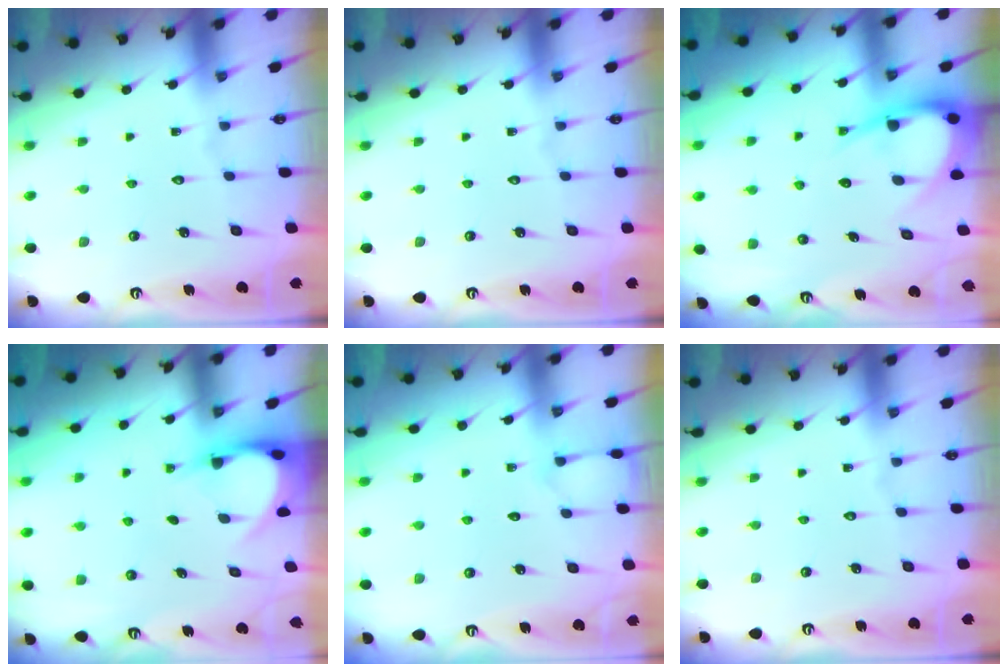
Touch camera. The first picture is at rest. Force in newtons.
{"total": 0.0}
{"total": 8.2, "press": 8.2, "slide": 0.8}
{"total": 3.7, "press": 3.7, "slide": 0.3}
{"total": 3.0, "press": 3.0, "slide": 0.4}
{"total": 0.0}